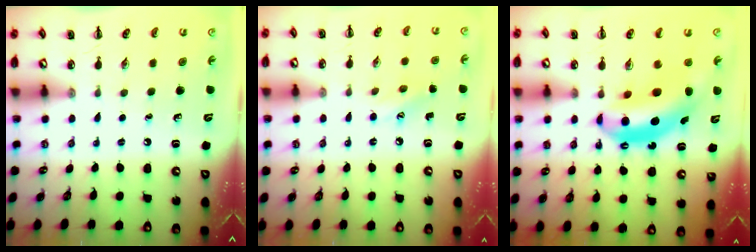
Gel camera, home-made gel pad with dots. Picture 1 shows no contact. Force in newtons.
{"total": 8.1, "press": 7.9, "slide": 2.0}
{"total": 11.8, "press": 11.3, "slide": 3.3}